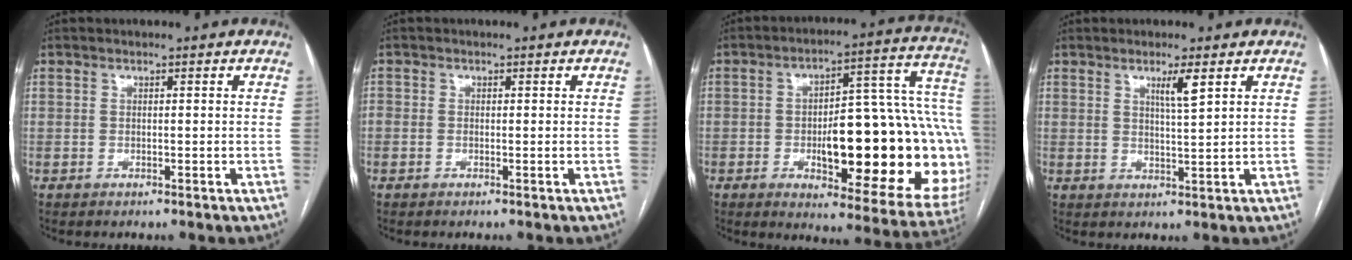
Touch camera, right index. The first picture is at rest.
{"total": 0.6, "force": [-0.1, 0.4, 0.4], "torque": [-0.008, 0.001, -0.001]}
{"total": 28.1, "force": [-4.3, 8.1, 26.6], "torque": [-0.260, 0.036, -0.040]}
{"total": 3.4, "force": [1.8, -0.2, 2.9], "torque": [-0.055, -0.005, 0.034]}